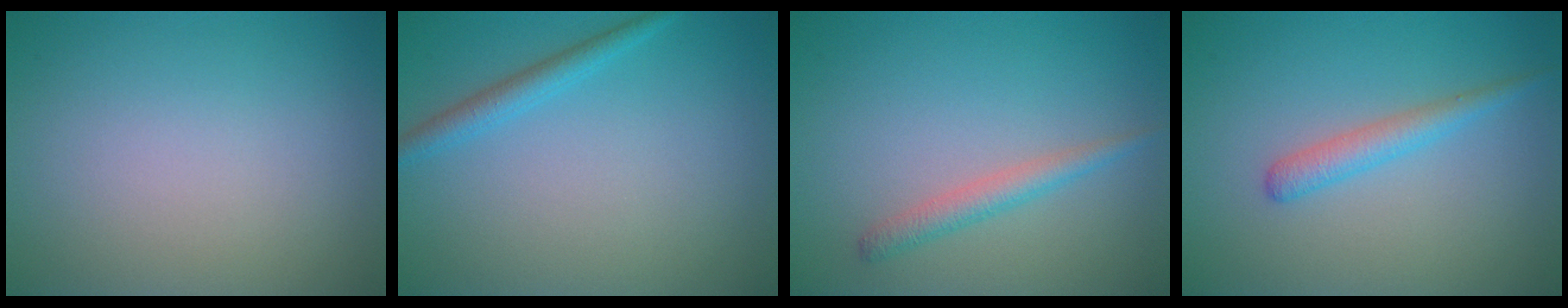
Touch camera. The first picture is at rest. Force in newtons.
{"total": 1.9, "press": 1.9, "slide": 0.2}
{"total": 1.9, "press": 1.9, "slide": 0.0}
{"total": 2.1, "press": 2.1, "slide": 0.1}